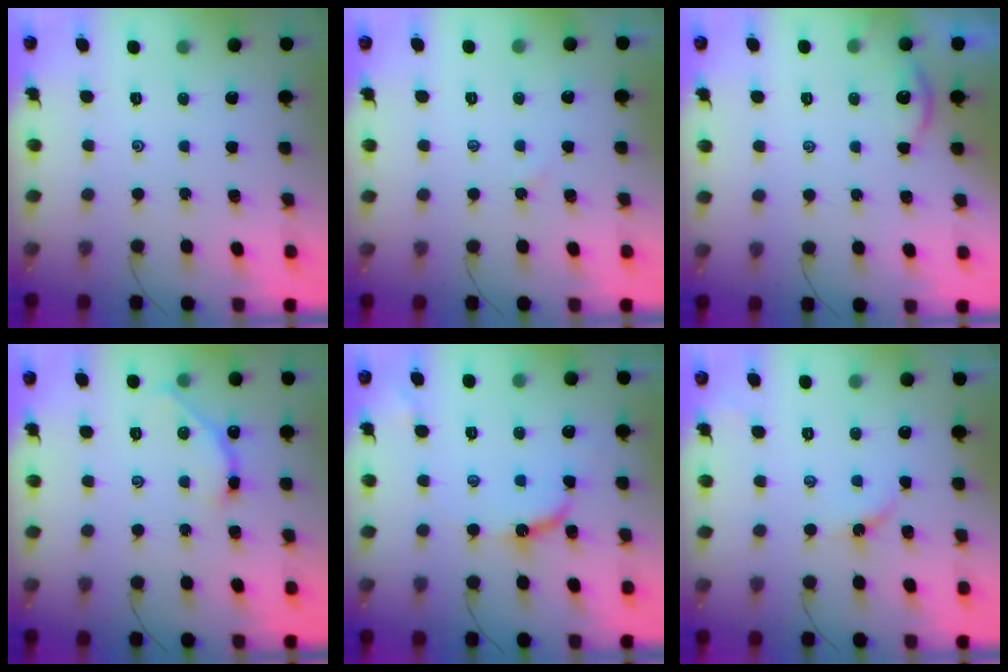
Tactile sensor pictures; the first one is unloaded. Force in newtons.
{"total": 3.2, "press": 3.2, "slide": 0.3}
{"total": 1.9, "press": 1.9, "slide": 0.3}
{"total": 4.9, "press": 4.9, "slide": 0.7}
{"total": 8.9, "press": 8.9, "slide": 0.8}
{"total": 3.4, "press": 3.3, "slide": 0.4}